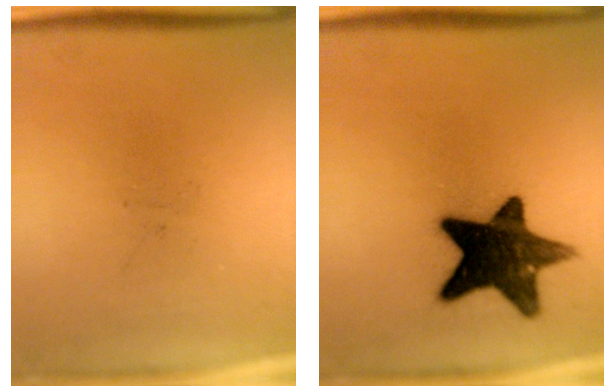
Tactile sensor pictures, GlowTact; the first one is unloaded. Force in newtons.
{"total": 15.0}